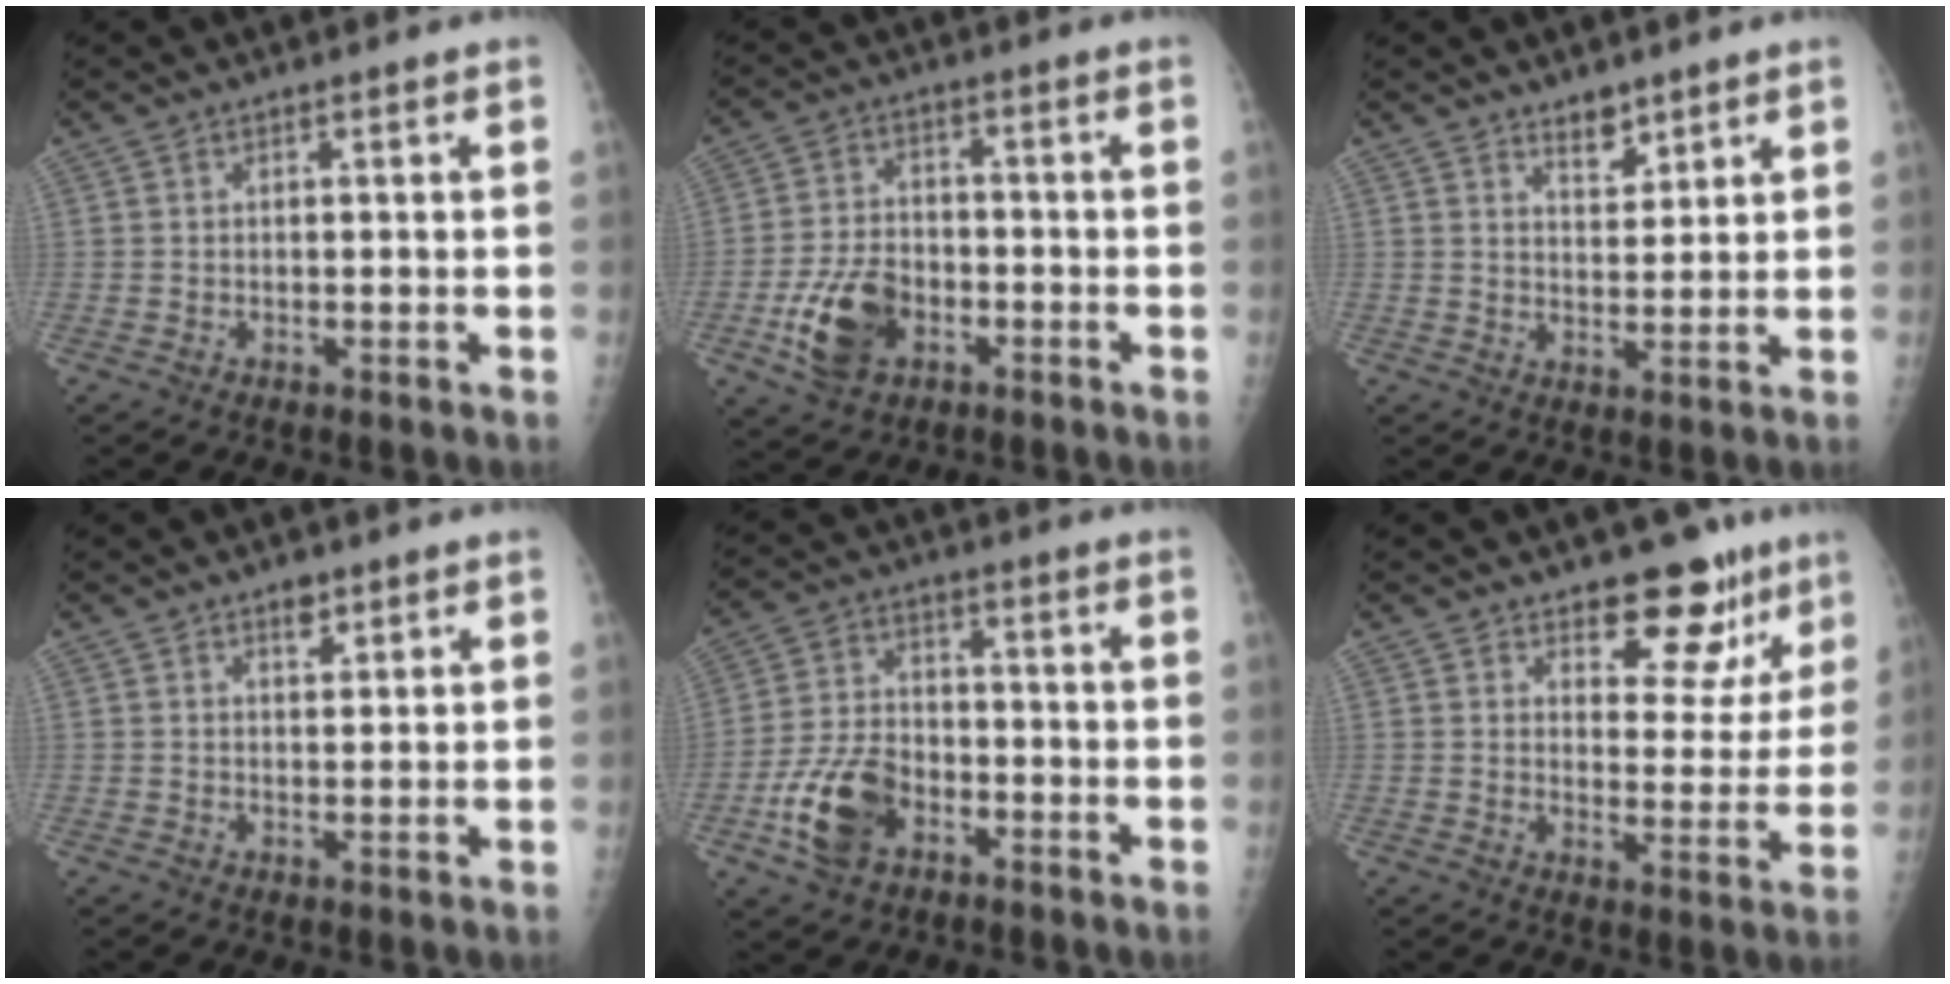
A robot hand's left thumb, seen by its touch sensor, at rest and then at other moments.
{"total": 10.5, "force": [-3.9, 7.1, 6.6], "torque": [-0.114, 0.016, -0.069]}
{"total": 4.2, "force": [3.2, 2.1, 1.8], "torque": [-0.009, -0.025, 0.054]}
{"total": 2.4, "force": [1.6, 1.3, 1.2], "torque": [-0.007, -0.009, 0.025]}
{"total": 11.0, "force": [-4.8, 7.1, 6.9], "torque": [-0.128, 0.023, -0.090]}
{"total": 11.4, "force": [8.2, 5.8, 5.3], "torque": [-0.019, -0.052, 0.112]}